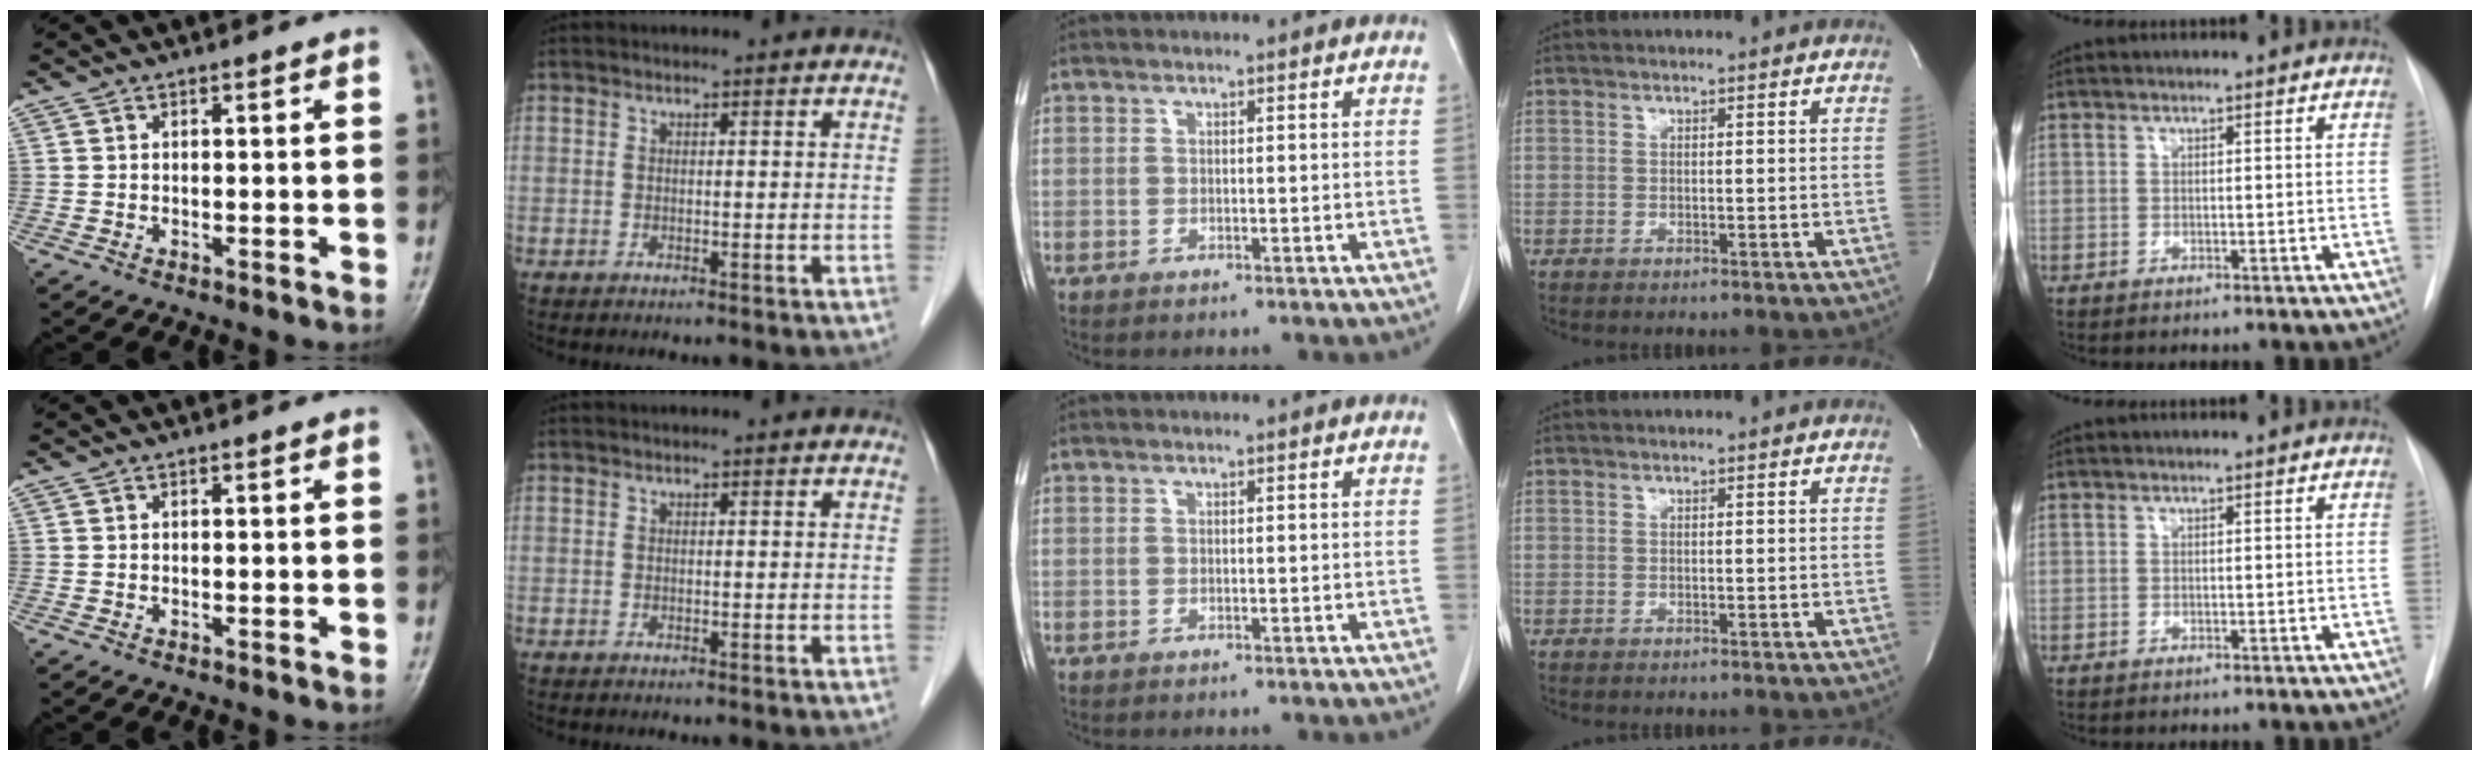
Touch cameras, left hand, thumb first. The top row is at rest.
{}